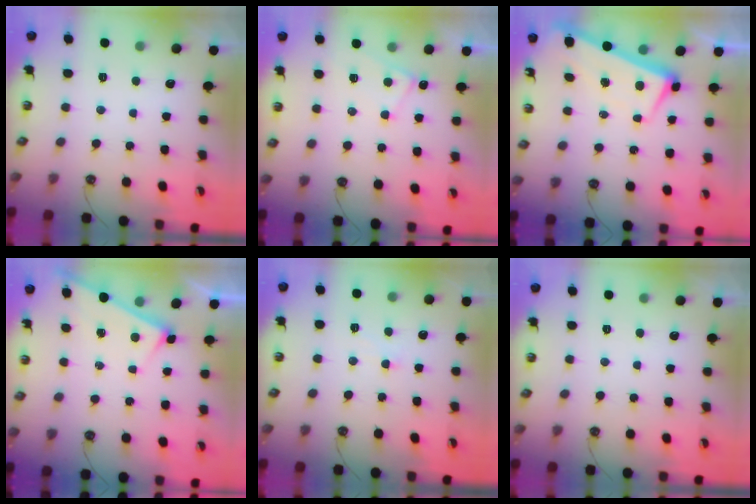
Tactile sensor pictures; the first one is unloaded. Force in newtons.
{"total": 2.6, "press": 2.5, "slide": 0.3}
{"total": 2.3, "press": 1.5, "slide": 1.7}
{"total": 4.8, "press": 4.8, "slide": 0.3}
{"total": 2.0, "press": 2.0, "slide": 0.2}
{"total": 0.0}